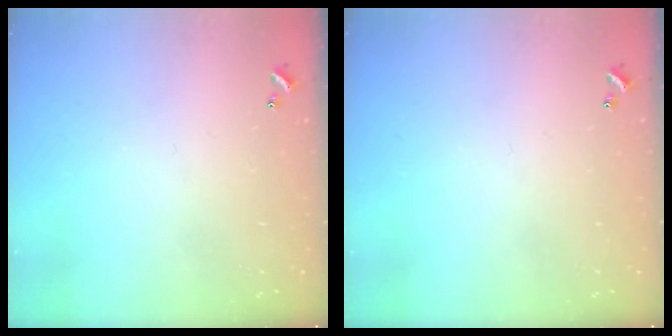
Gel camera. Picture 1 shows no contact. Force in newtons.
{"total": 0.0}